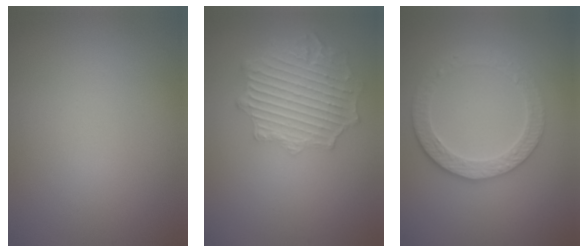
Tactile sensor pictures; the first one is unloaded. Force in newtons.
{"total": 6.4, "press": 5.0, "slide": 4.0}
{"total": 3.5, "press": 3.1, "slide": 1.5}